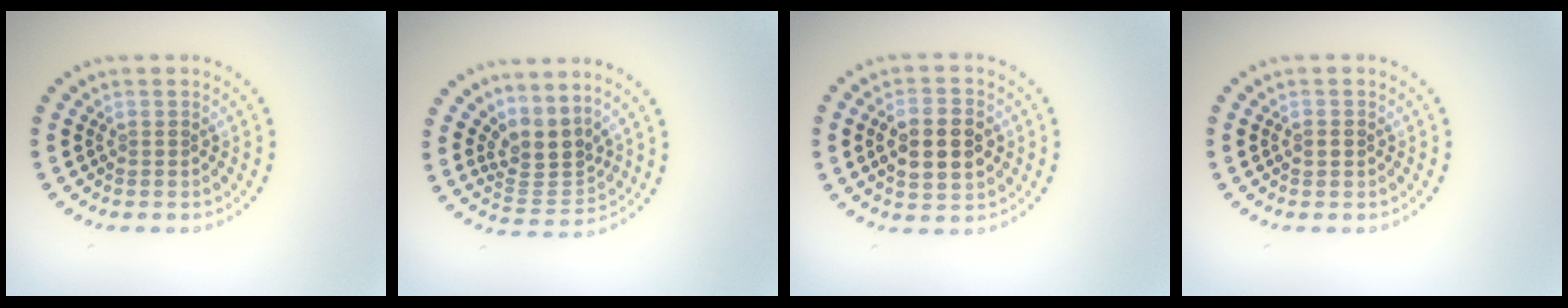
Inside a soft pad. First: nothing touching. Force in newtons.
{"total": 3.4, "press": 2.5, "slide": 2.3}
{"total": 5.2, "press": 5.2, "slide": 0.4}
{"total": 1.1, "press": 1.1, "slide": 0.2}